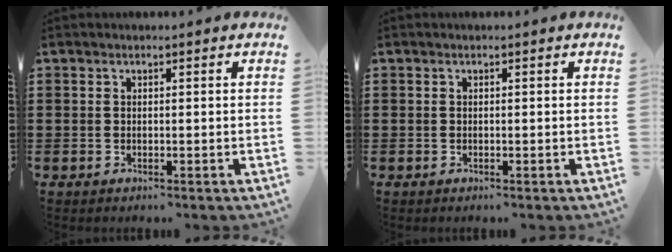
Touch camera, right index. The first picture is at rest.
{"total": 0.0}